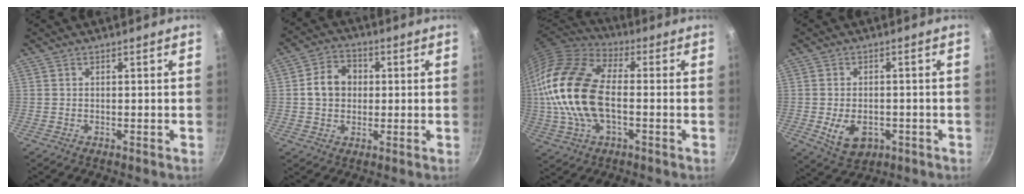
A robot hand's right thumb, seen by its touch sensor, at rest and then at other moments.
{"total": 8.0, "force": [0.7, 6.6, 4.4], "torque": [-0.049, 0.016, 0.001]}
{"total": 19.9, "force": [-0.9, 11.5, 16.2], "torque": [-0.320, 0.031, -0.026]}
{"total": 7.4, "force": [-2.1, 5.1, 5.0], "torque": [-0.074, 0.004, -0.020]}